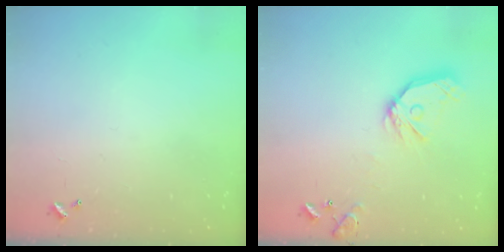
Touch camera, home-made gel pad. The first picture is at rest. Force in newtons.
{"total": 15.3, "press": 15.1, "slide": 2.1}